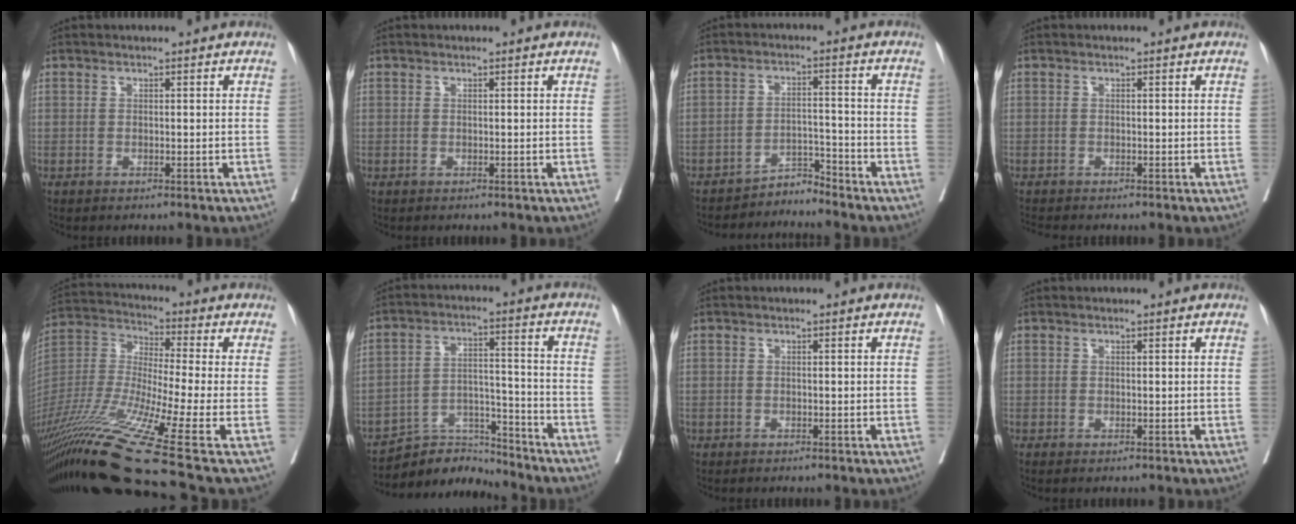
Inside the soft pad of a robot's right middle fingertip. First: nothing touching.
{"total": 0.0}
{"total": 3.4, "force": [-3.4, -0.3, -0.6], "torque": [0.018, -0.004, -0.055]}
{"total": 1.6, "force": [-1.5, -0.2, 0.4], "torque": [-0.009, -0.006, -0.029]}
{"total": 19.2, "force": [-10.8, -2.2, 15.7], "torque": [-0.337, -0.046, -0.211]}
{"total": 5.3, "force": [-5.1, 0.4, -1.3], "torque": [0.030, 0.023, -0.094]}
{"total": 0.0}
{"total": 0.0}